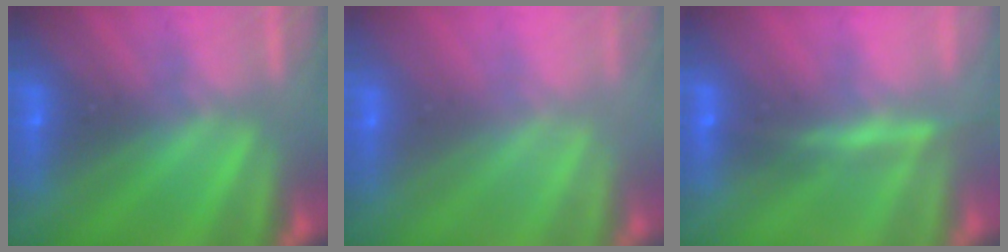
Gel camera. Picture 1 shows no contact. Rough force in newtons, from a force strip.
{"total": 2.5}
{"total": 4.5}